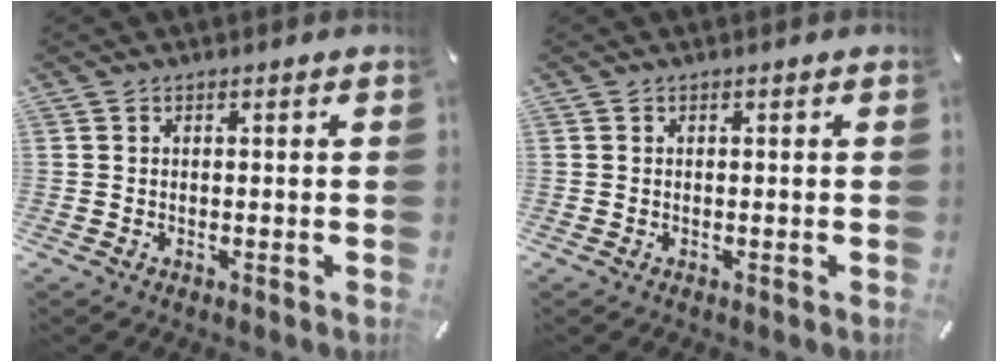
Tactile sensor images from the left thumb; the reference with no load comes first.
{"total": 0.0}